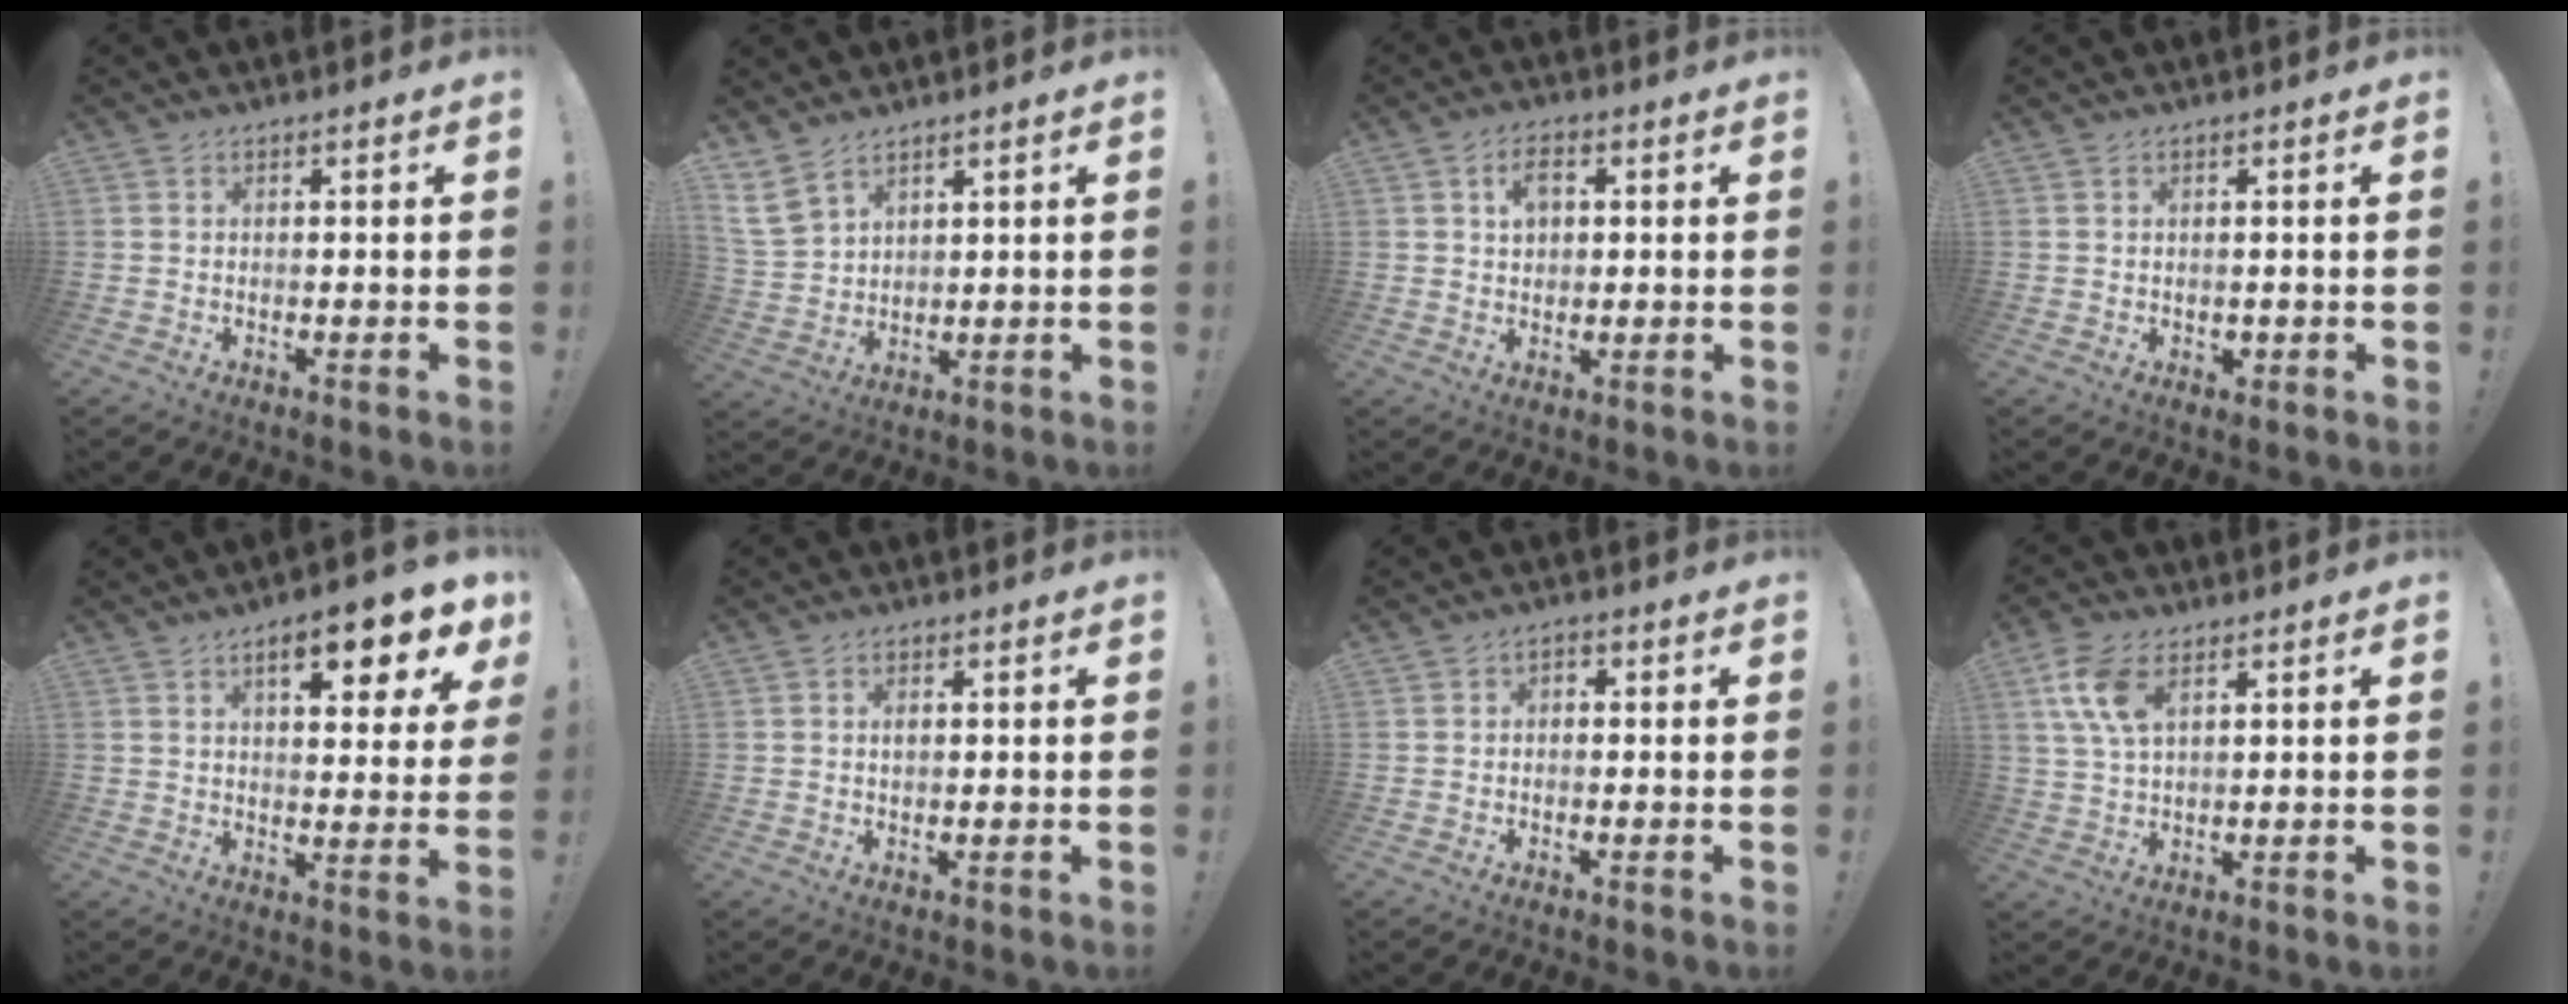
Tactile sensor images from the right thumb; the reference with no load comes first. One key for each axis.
{"total": 8.5, "fx": 6.1, "fy": 4.4, "fz": 3.9, "tx": -0.081, "ty": -0.029, "tz": 0.121}
{"total": 4.8, "fx": 1.3, "fy": 3.4, "fz": 3.1, "tx": -0.047, "ty": 0.005, "tz": 0.022}
{"total": 1.0, "fx": 0.2, "fy": 1.0, "fz": 0.4, "tx": -0.001, "ty": 0.001, "tz": 0.004}
{"total": 11.0, "fx": 5.7, "fy": 2.9, "fz": 9.0, "tx": -0.120, "ty": -0.028, "tz": 0.087}
{"total": 1.3, "fx": 0.2, "fy": 0.9, "fz": 0.8, "tx": -0.018, "ty": 0.005, "tz": 0.004}
{"total": 1.7, "fx": -1.2, "fy": 1.0, "fz": 0.7, "tx": -0.009, "ty": 0.008, "tz": -0.022}
{"total": 9.6, "fx": 4.2, "fy": 5.1, "fz": 7.0, "tx": -0.143, "ty": -0.005, "tz": 0.078}